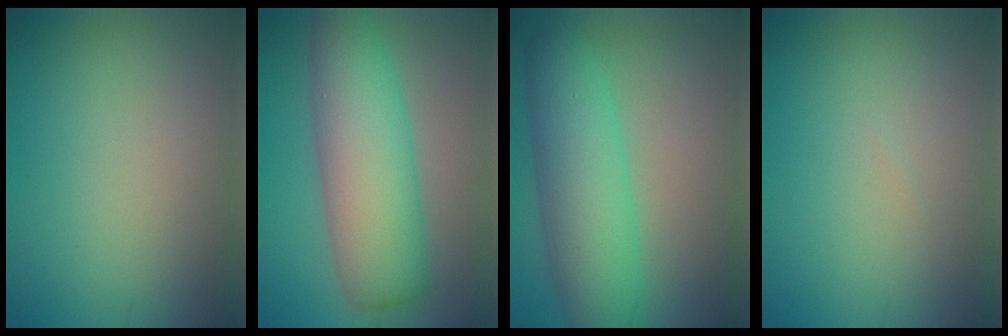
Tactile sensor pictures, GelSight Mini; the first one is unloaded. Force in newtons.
{"total": 8.5, "press": 8.5, "slide": 0.2}
{"total": 7.4, "press": 7.4, "slide": 0.2}
{"total": 0.0}